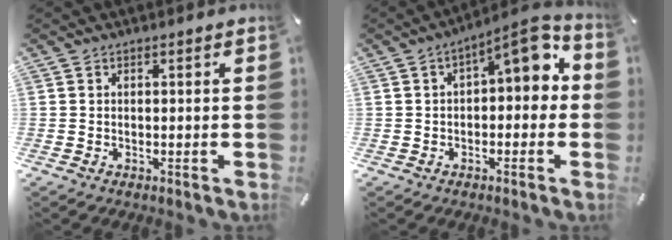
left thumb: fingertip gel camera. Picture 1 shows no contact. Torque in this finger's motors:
{"motor_torque": [0.06, 0.34, 0.66, 0.49, 0.10]}